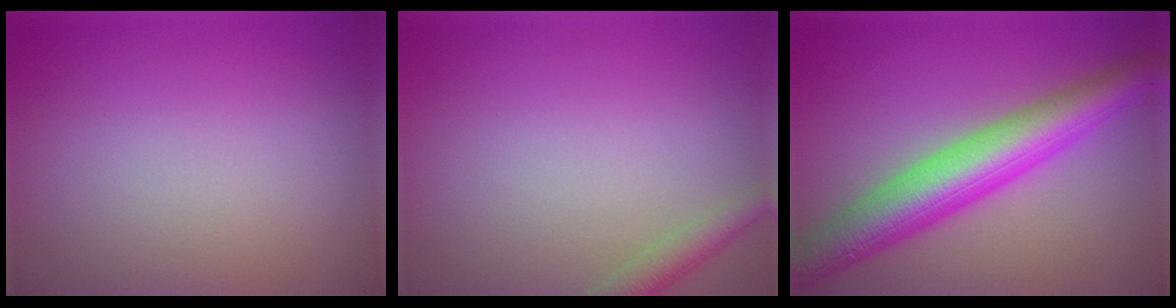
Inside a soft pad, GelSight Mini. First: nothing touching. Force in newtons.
{"total": 2.0, "press": 2.0, "slide": 0.1}
{"total": 7.8, "press": 7.8, "slide": 0.1}